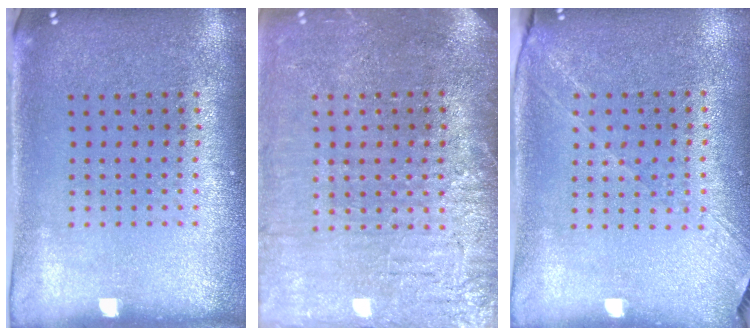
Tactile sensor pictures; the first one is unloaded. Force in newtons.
{"total": 3.8, "press": 3.5, "slide": 1.6}
{"total": 1.3, "press": 1.2, "slide": 0.4}